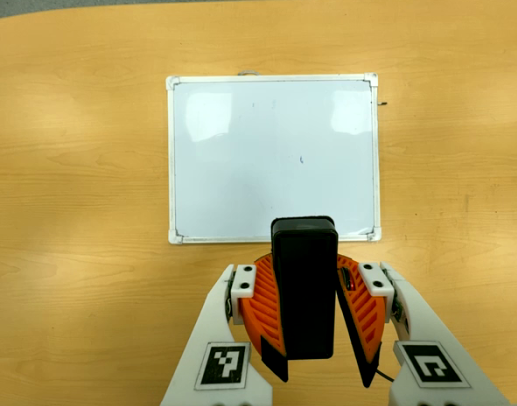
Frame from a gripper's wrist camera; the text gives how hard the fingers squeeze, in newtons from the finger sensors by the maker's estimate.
{"total": 10.2, "left": 10.3, "right": 10.1}